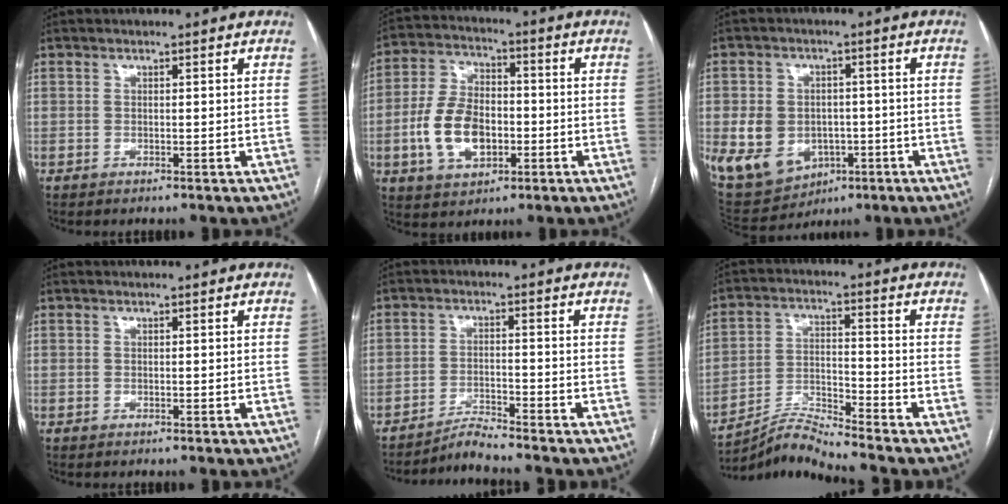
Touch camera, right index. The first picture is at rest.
{"total": 11.1, "force": [-2.6, 6.6, 8.6], "torque": [-0.184, 0.015, -0.043]}
{"total": 13.2, "force": [-3.4, 10.6, 7.1], "torque": [-0.154, 0.013, -0.031]}
{"total": 0.0}
{"total": 3.9, "force": [-3.6, -1.5, -0.3], "torque": [0.001, -0.013, -0.061]}
{"total": 7.3, "force": [-6.9, -2.0, 1.0], "torque": [-0.033, 0.005, -0.126]}